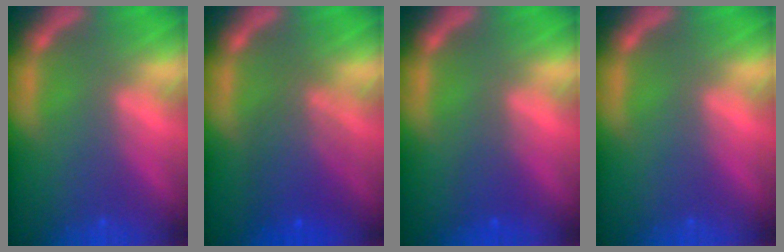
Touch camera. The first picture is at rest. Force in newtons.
{"total": 5.1}
{"total": 1.5}
{"total": 0.0}